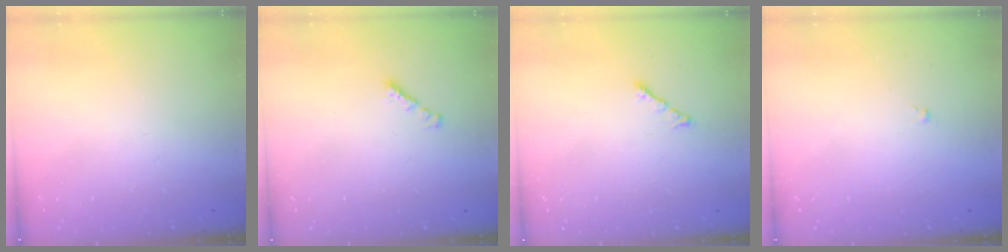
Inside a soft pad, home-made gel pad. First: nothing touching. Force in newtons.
{"total": 1.0, "press": 0.8, "slide": 0.5}
{"total": 2.3, "press": 2.2, "slide": 0.7}
{"total": 0.0}